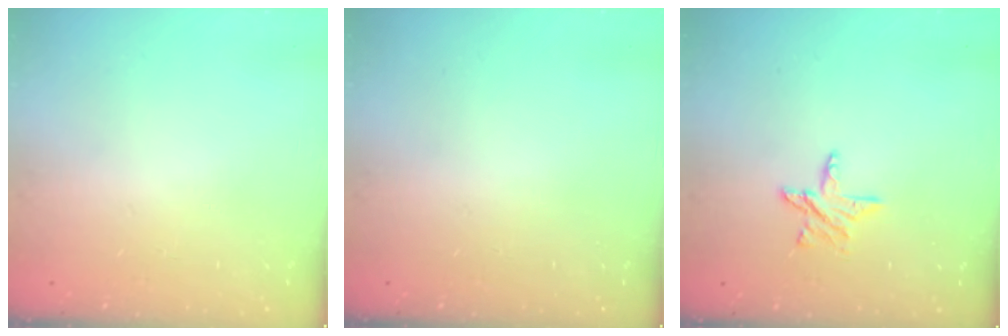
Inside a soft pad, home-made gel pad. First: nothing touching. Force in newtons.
{"total": 0.0}
{"total": 6.6, "press": 6.6, "slide": 0.3}